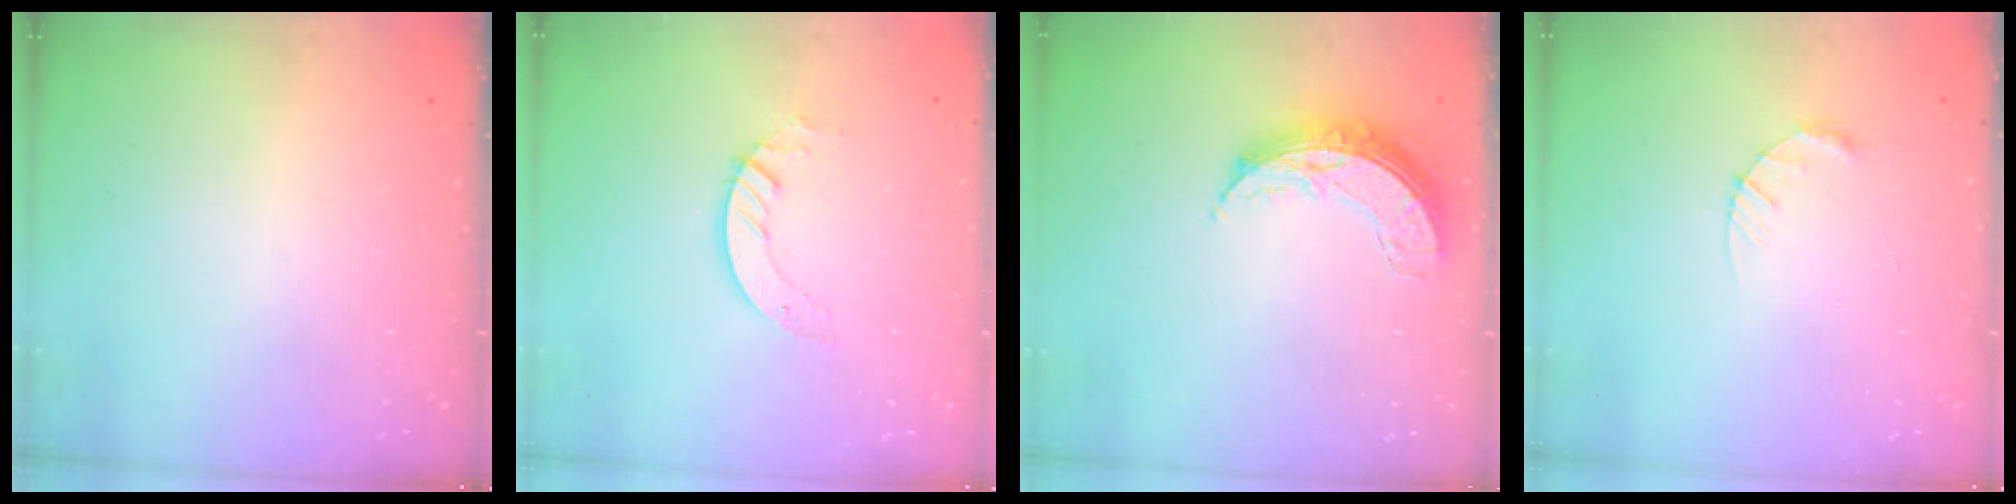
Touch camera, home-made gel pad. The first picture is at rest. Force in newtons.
{"total": 3.3, "press": 3.3, "slide": 0.2}
{"total": 8.0, "press": 8.0, "slide": 0.7}
{"total": 3.4, "press": 3.4, "slide": 0.4}